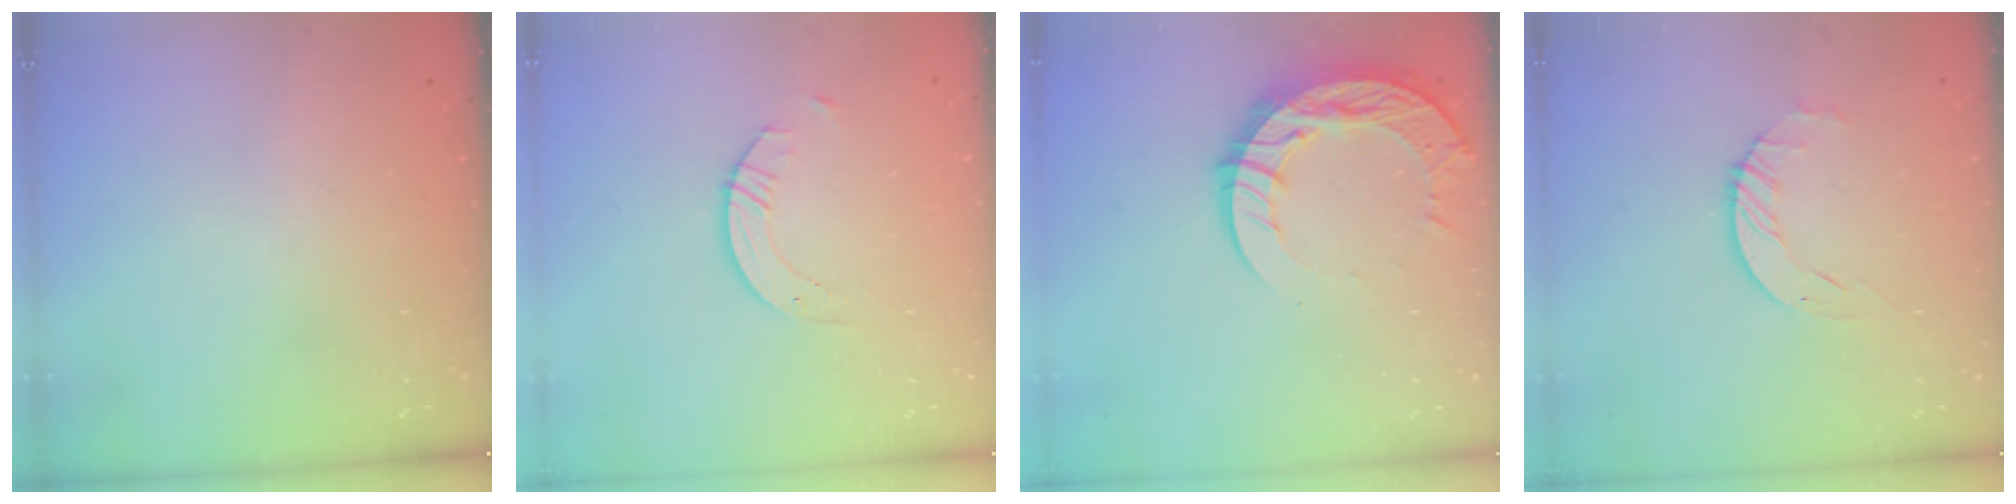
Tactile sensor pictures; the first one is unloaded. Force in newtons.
{"total": 3.5, "press": 3.5, "slide": 0.4}
{"total": 14.0, "press": 14.0, "slide": 1.3}
{"total": 3.5, "press": 3.5, "slide": 0.4}